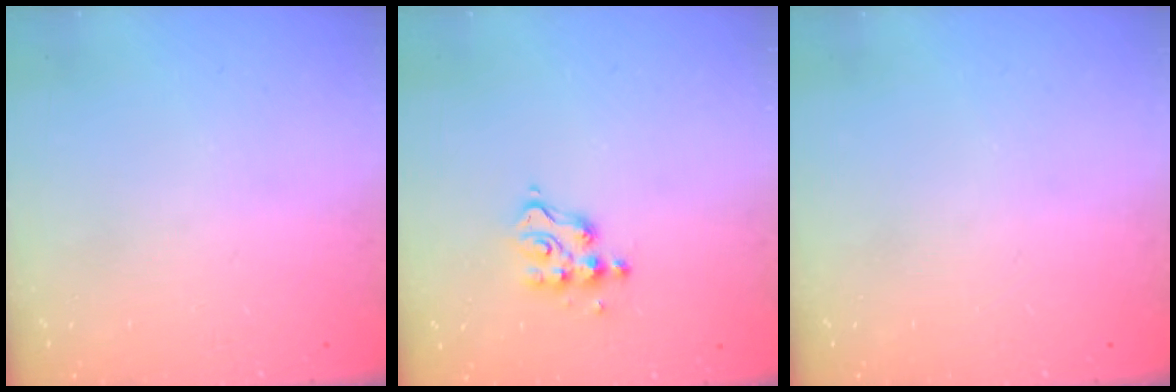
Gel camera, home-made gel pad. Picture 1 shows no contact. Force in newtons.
{"total": 5.8, "press": 5.8, "slide": 0.0}
{"total": 0.0}